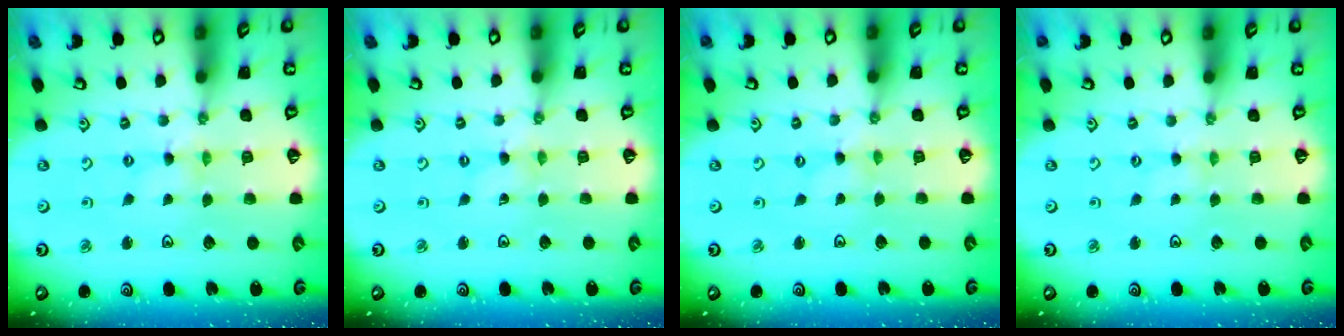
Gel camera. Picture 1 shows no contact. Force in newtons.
{"total": 0.0}
{"total": 0.0}
{"total": 0.0}